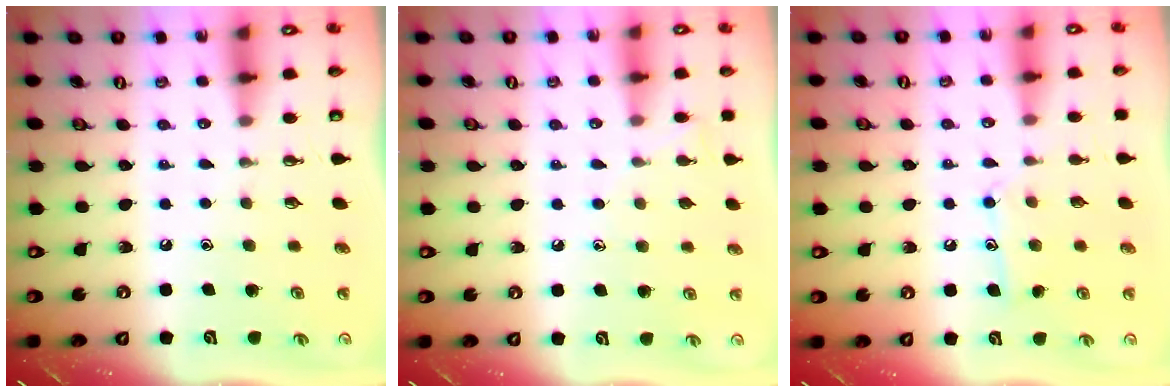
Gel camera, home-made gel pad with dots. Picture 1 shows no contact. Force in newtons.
{"total": 4.8, "press": 4.8, "slide": 0.5}
{"total": 9.3, "press": 9.2, "slide": 0.6}